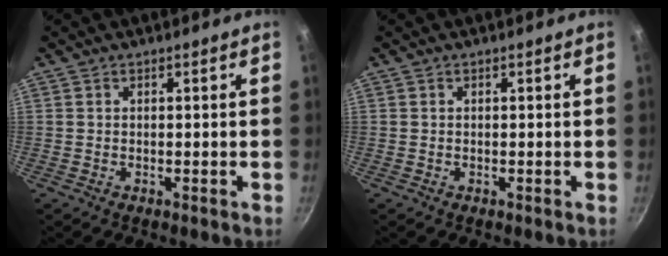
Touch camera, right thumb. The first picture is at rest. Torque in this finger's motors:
{"motor_torque": [0.01, 0.00, 0.01, 0.00, 0.04]}